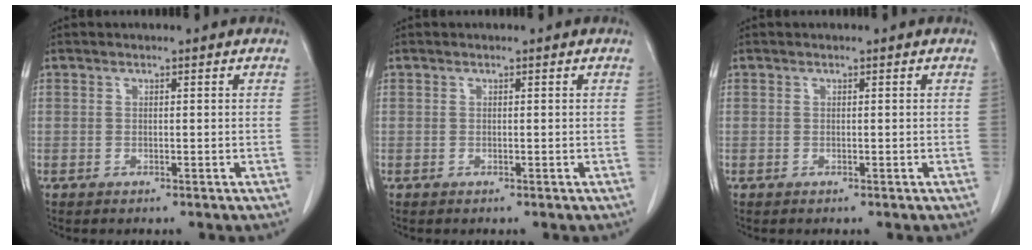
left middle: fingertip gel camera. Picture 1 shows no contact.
{"total": 0.0}
{"total": 0.0}